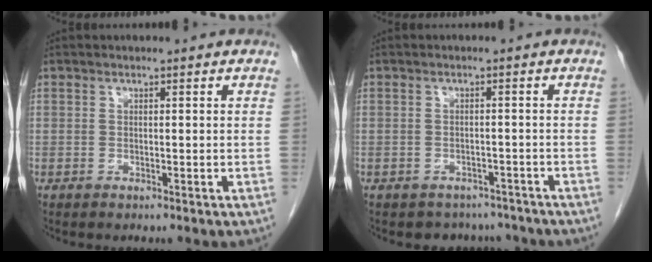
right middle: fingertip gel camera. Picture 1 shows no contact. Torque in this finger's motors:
{"motor_torque": [0.01, -0.01, 0.01, 0.01]}